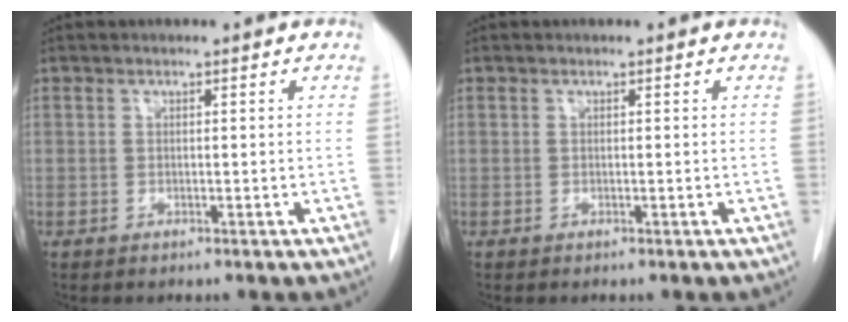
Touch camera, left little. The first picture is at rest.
{"total": 0.0}